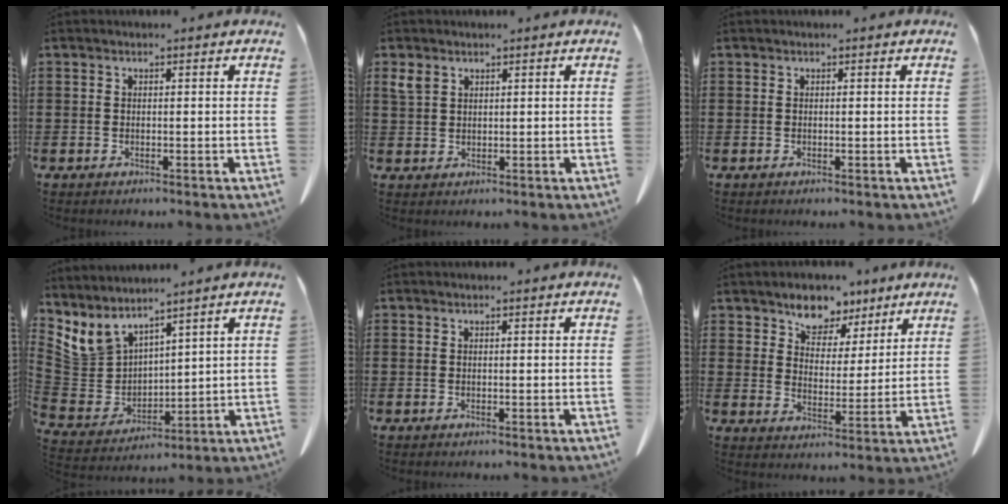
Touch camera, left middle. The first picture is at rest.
{"total": 2.4, "force": [1.6, 1.4, 1.1], "torque": [-0.028, 0.003, 0.032]}
{"total": 0.0}
{"total": 6.4, "force": [5.2, 3.7, 0.7], "torque": [-0.058, -0.034, 0.102]}
{"total": 0.0}
{"total": 6.6, "force": [5.6, 3.4, 1.1], "torque": [-0.046, -0.025, 0.101]}